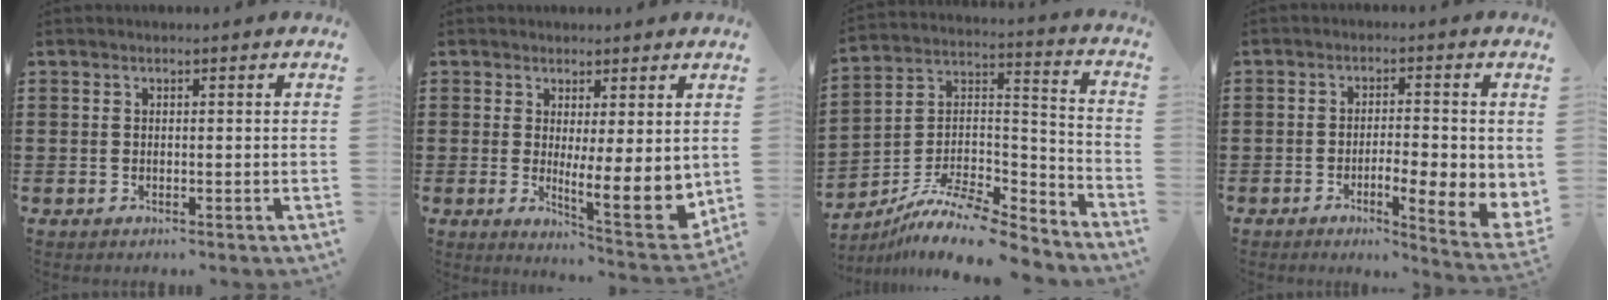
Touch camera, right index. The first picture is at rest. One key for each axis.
{"total": 7.0, "fx": 1.4, "fy": 2.1, "fz": 6.6, "tx": -0.090, "ty": -0.034, "tz": 0.031}
{"total": 10.5, "fx": -8.7, "fy": 2.6, "fz": 5.2, "tx": -0.101, "ty": 0.018, "tz": -0.176}
{"total": 5.0, "fx": -1.8, "fy": 1.3, "fz": 4.5, "tx": -0.082, "ty": -0.010, "tz": -0.033}